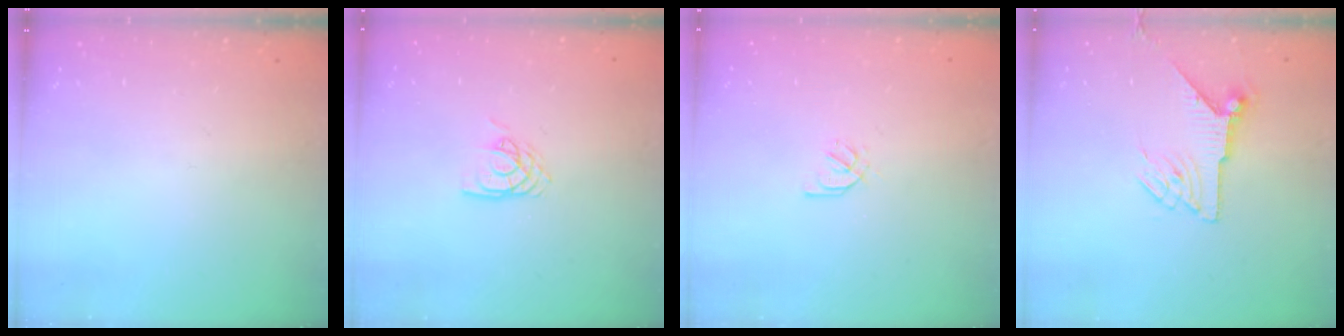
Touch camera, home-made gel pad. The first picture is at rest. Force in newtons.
{"total": 6.0, "press": 5.9, "slide": 0.4}
{"total": 1.8, "press": 1.8, "slide": 0.4}
{"total": 8.2, "press": 8.2, "slide": 0.2}